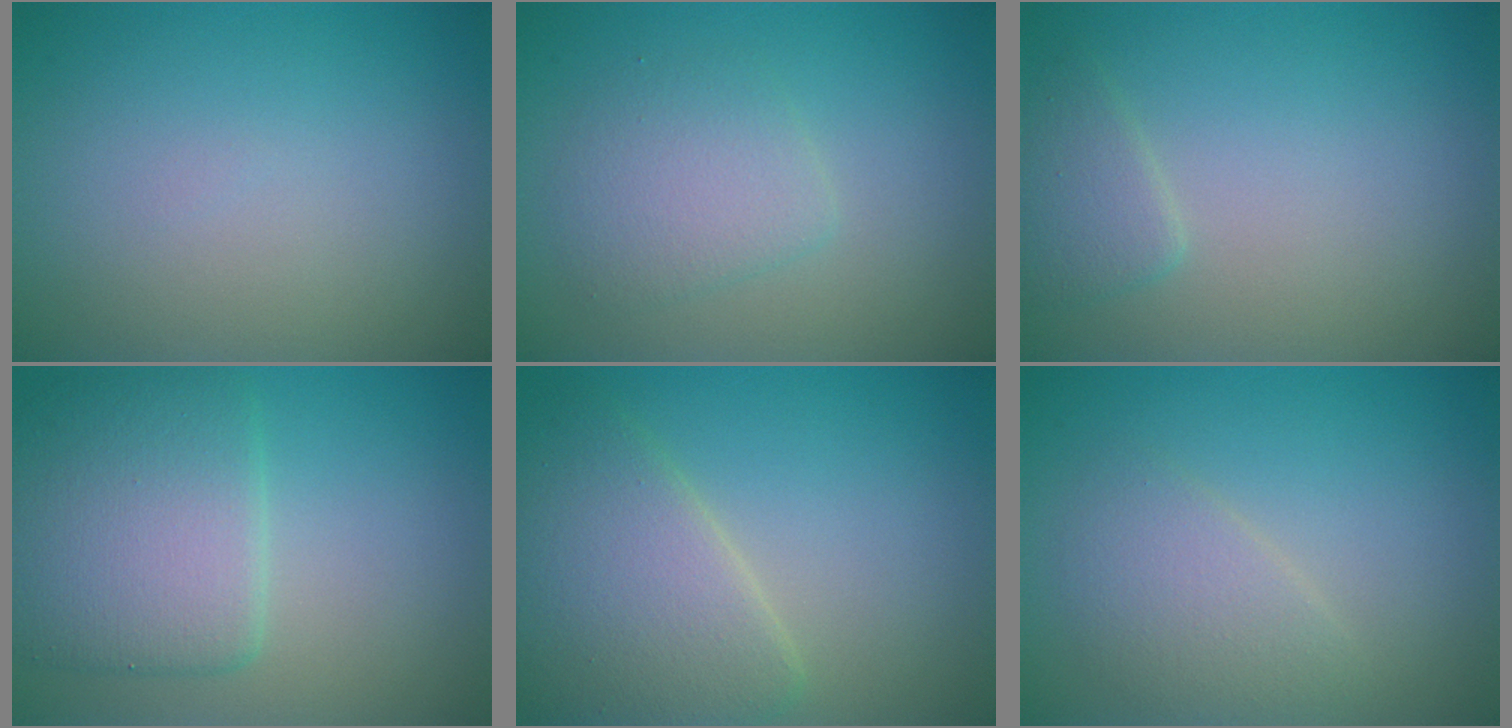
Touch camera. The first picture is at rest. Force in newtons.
{"total": 2.8, "press": 2.8, "slide": 0.1}
{"total": 1.8, "press": 1.8, "slide": 0.1}
{"total": 6.2, "press": 6.2, "slide": 0.1}
{"total": 6.0, "press": 6.0, "slide": 0.2}
{"total": 2.6, "press": 2.5, "slide": 0.2}